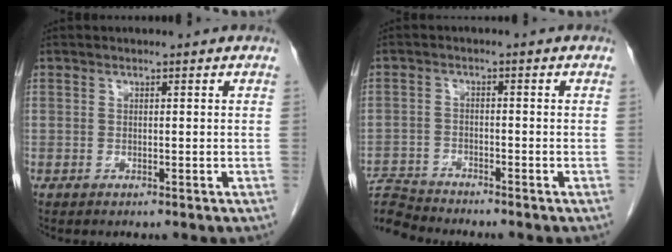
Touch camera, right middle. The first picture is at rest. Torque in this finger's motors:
{"motor_torque": [0.02, -0.37, 0.01, 0.01]}